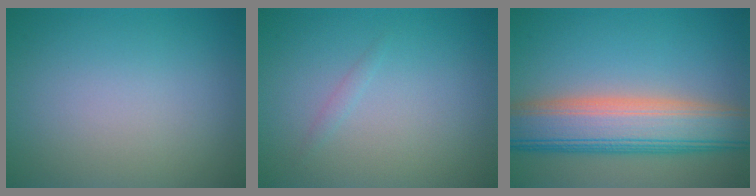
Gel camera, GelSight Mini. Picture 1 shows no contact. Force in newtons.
{"total": 0.6, "press": 0.6, "slide": 0.0}
{"total": 9.4, "press": 9.4, "slide": 0.4}